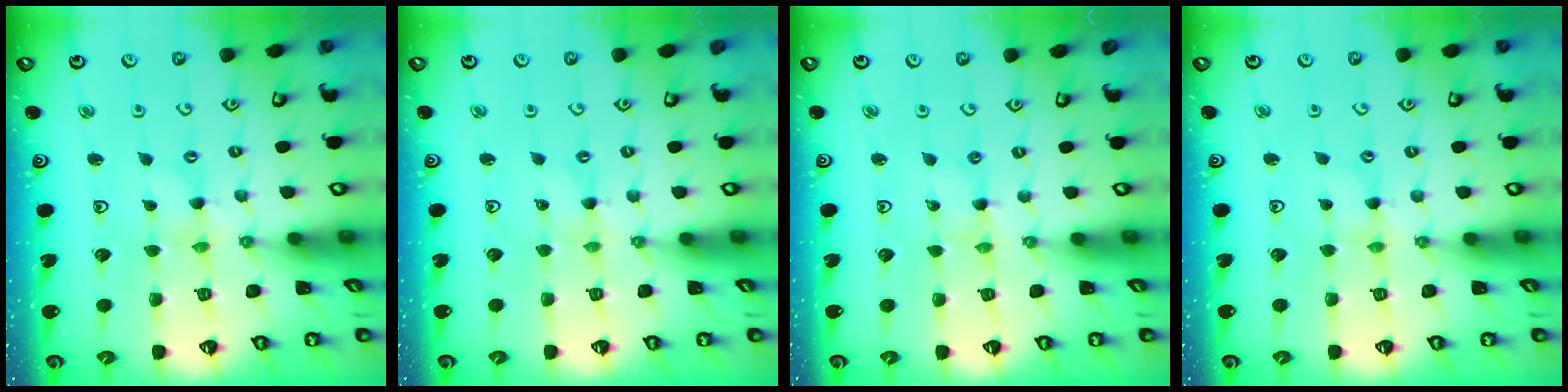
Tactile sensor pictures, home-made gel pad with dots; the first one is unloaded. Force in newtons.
{"total": 0.0}
{"total": 0.6, "press": 0.6, "slide": 0.1}
{"total": 1.1, "press": 1.1, "slide": 0.2}